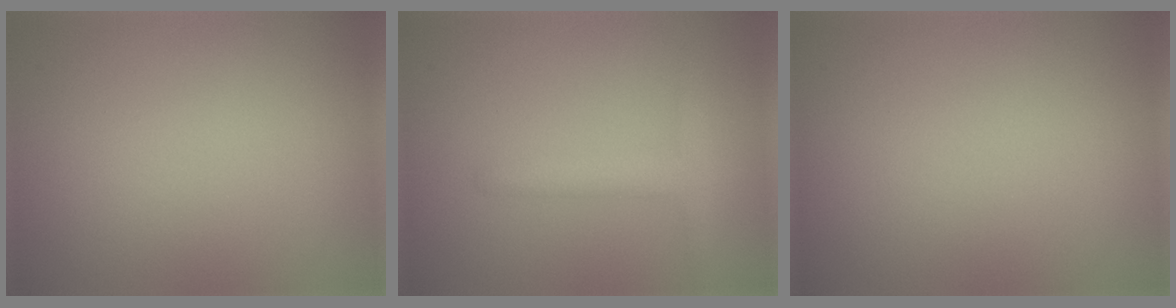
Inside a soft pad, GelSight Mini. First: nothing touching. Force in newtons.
{"total": 2.3, "press": 2.3, "slide": 0.2}
{"total": 0.0}